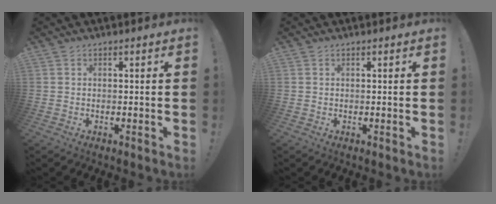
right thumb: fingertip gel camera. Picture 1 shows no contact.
{"total": 0.0}